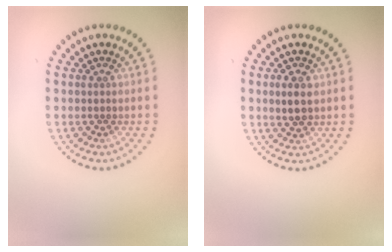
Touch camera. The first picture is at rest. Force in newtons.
{"total": 2.4, "press": 2.3, "slide": 0.6}